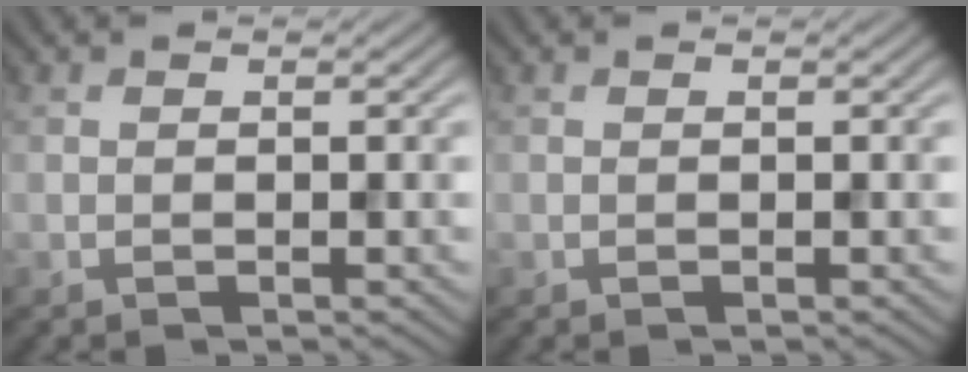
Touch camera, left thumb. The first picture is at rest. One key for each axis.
{"total": 0.0}